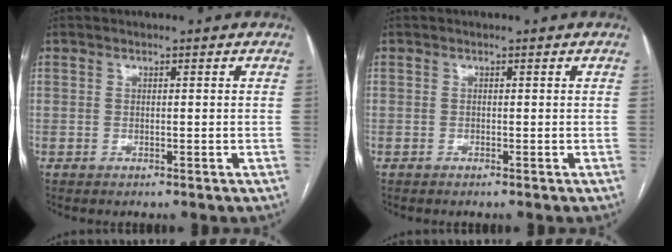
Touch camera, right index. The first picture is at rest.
{"total": 0.0}